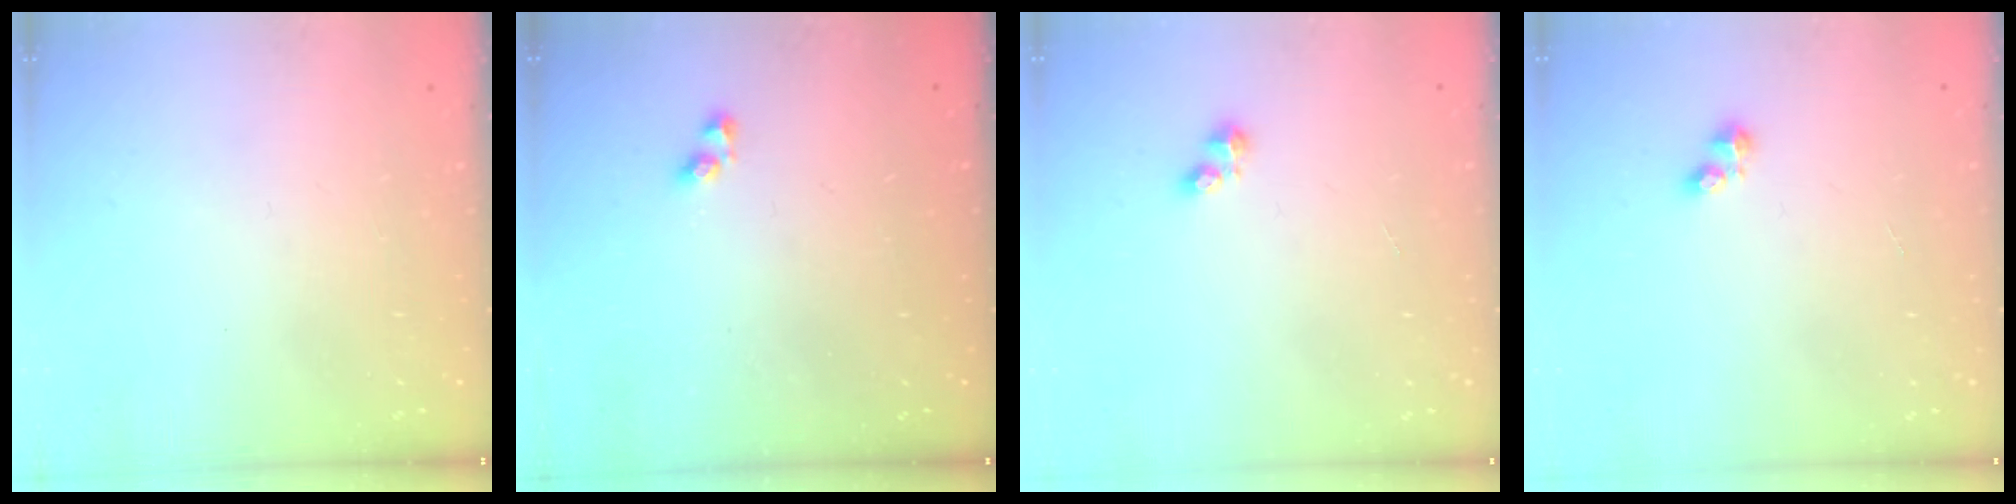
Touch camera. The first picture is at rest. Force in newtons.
{"total": 2.9, "press": 2.9, "slide": 0.6}
{"total": 2.5, "press": 2.5, "slide": 0.4}
{"total": 2.5, "press": 2.5, "slide": 0.4}